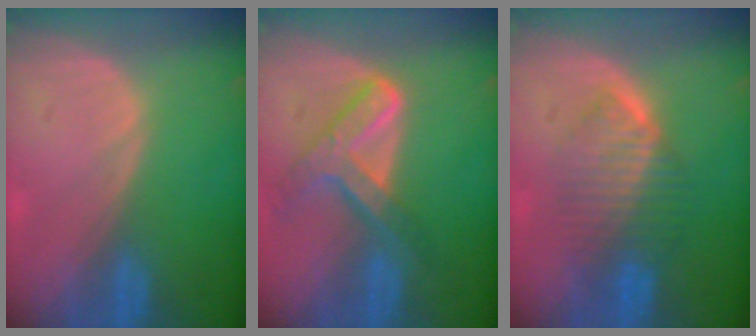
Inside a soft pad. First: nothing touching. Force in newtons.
{"total": 7.9, "press": 6.4, "slide": 4.5}
{"total": 6.7, "press": 6.7, "slide": 0.3}